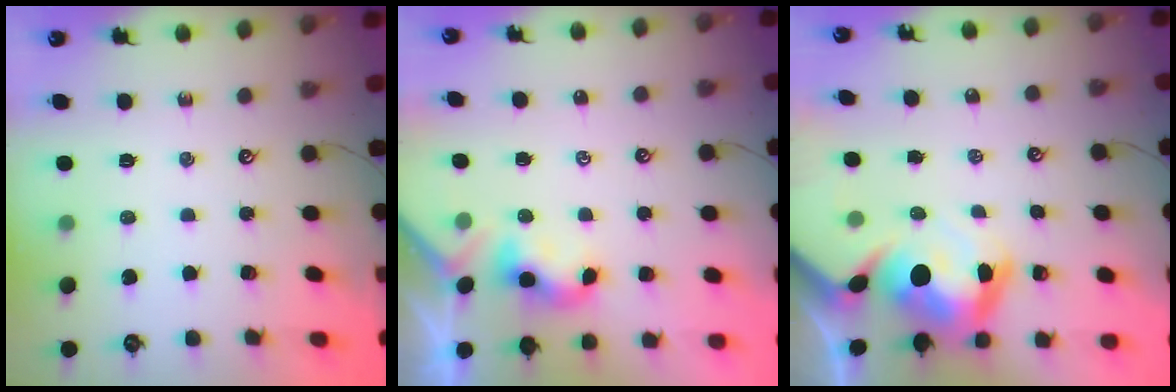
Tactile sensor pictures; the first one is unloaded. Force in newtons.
{"total": 2.4, "press": 2.4, "slide": 0.2}
{"total": 12.9, "press": 12.8, "slide": 1.1}